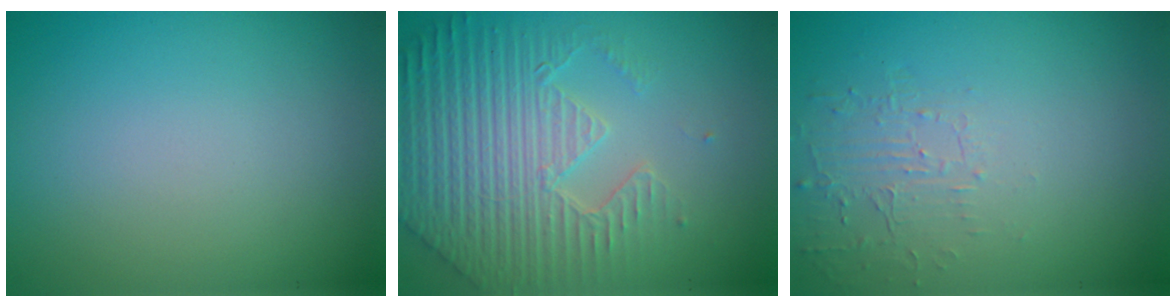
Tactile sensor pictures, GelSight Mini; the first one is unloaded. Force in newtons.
{"total": 6.9, "press": 5.4, "slide": 4.3}
{"total": 1.6, "press": 0.3, "slide": 1.6}